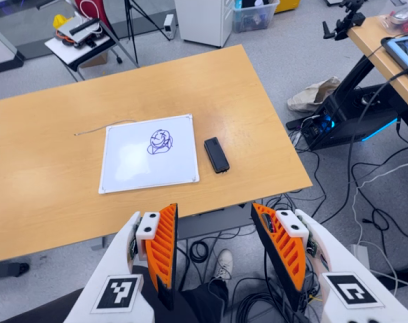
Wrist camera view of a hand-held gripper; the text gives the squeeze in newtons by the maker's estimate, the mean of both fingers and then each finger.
{"total": 0.0}